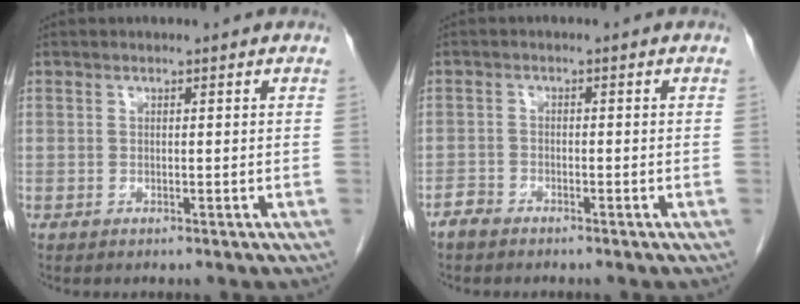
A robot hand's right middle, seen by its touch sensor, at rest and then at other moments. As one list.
[{"total": 1.9, "force": [-1.7, 0.7, 0.4], "torque": [-0.014, 0.000, -0.031]}]